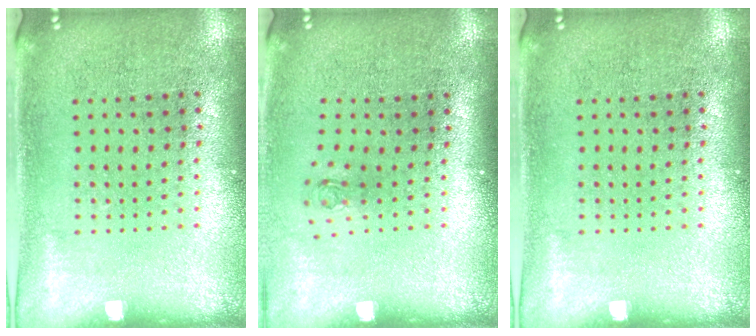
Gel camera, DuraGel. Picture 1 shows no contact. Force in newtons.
{"total": 0.7, "press": 0.3, "slide": 0.6}
{"total": 0.0}